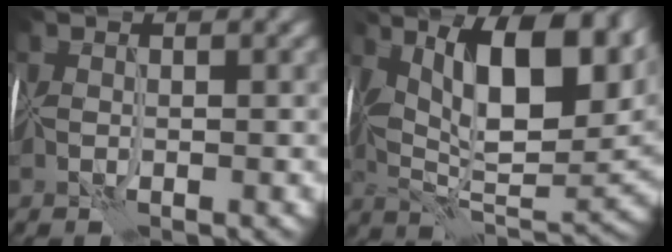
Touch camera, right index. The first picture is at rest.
{"total": 12.8, "force": [5.1, 5.1, 10.6], "torque": [-0.159, 0.011, 0.086]}